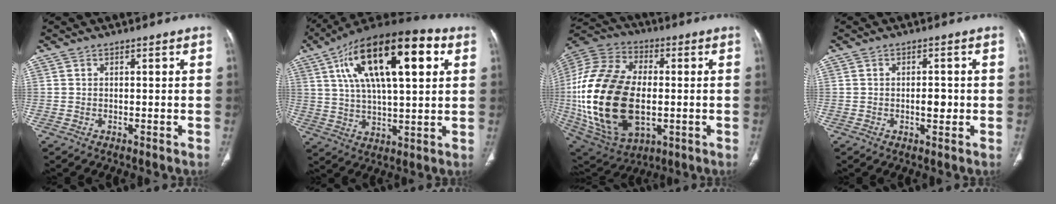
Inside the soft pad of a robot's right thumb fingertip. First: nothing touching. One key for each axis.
{"total": 24.7, "fx": 8.8, "fy": 9.8, "fz": 20.9, "tx": -0.343, "ty": 0.008, "tz": 0.141}
{"total": 30.5, "fx": -2.4, "fy": 18.2, "fz": 24.4, "tx": -0.506, "ty": -0.003, "tz": -0.021}
{"total": 2.9, "fx": -0.4, "fy": 1.5, "fz": 2.4, "tx": -0.030, "ty": 0.002, "tz": -0.005}